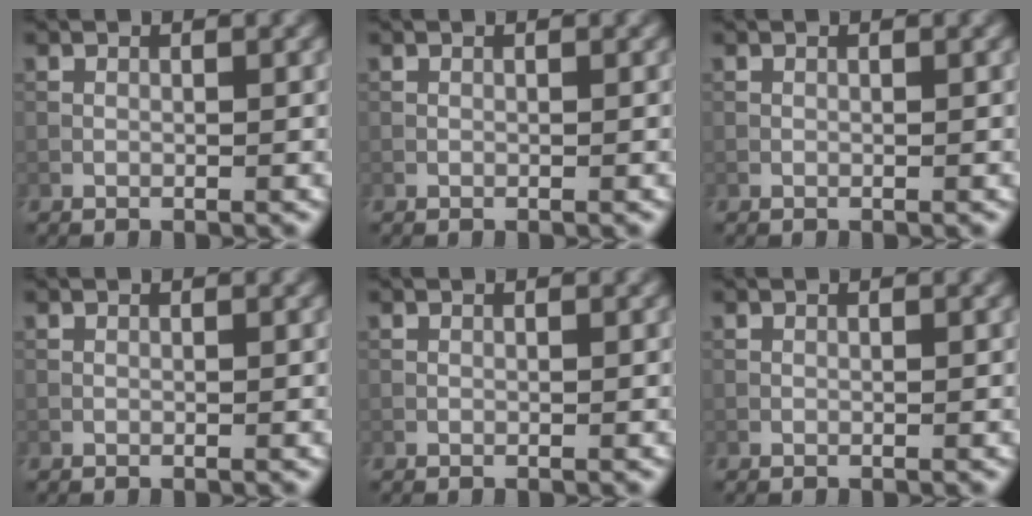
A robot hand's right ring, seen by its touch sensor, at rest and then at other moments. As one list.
[{"total": 0.0}, {"total": 0.0}, {"total": 0.0}, {"total": 0.0}, {"total": 0.0}]